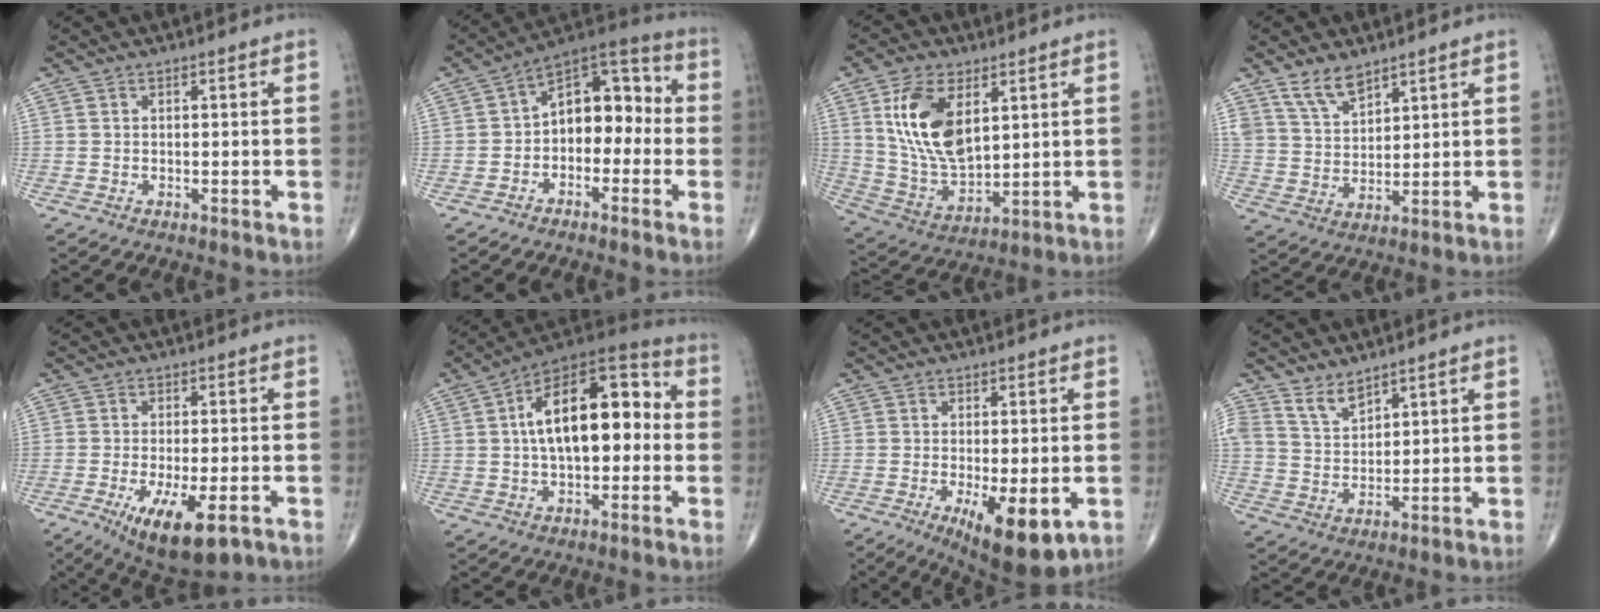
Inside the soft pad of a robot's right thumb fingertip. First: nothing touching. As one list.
[{"total": 12.0, "force": [-1.2, 7.8, 9.0], "torque": [-0.093, 0.047, -0.039]}, {"total": 15.4, "force": [5.2, 8.3, 11.9], "torque": [-0.216, -0.023, 0.111]}, {"total": 6.9, "force": [5.2, 3.2, 3.3], "torque": [-0.046, -0.031, 0.106]}, {"total": 11.8, "force": [-5.4, 4.0, 9.7], "torque": [-0.155, -0.012, -0.079]}, {"total": 19.1, "force": [1.5, 9.9, 16.3], "torque": [-0.234, 0.043, 0.014]}, {"total": 11.5, "force": [-3.8, 4.0, 10.1], "torque": [-0.145, -0.019, -0.049]}, {"total": 4.8, "force": [4.0, 2.1, 1.7], "torque": [-0.017, -0.033, 0.085]}]